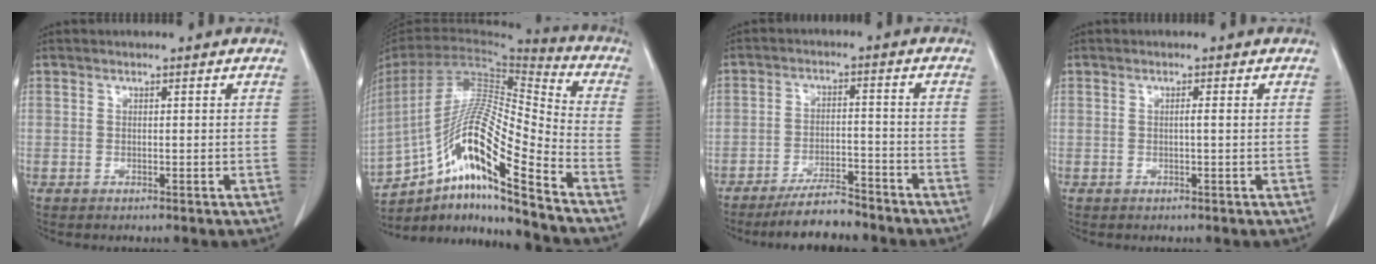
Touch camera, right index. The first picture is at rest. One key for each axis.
{"total": 18.8, "fx": -12.1, "fy": 0.8, "fz": 14.3, "tx": -0.294, "ty": -0.002, "tz": -0.223}
{"total": 7.1, "fx": -6.5, "fy": 1.4, "fz": 2.7, "tx": -0.045, "ty": -0.008, "tz": -0.111}
{"total": 0.7, "fx": 0.0, "fy": -0.1, "fz": 0.7, "tx": -0.011, "ty": 0.001, "tz": -0.001}